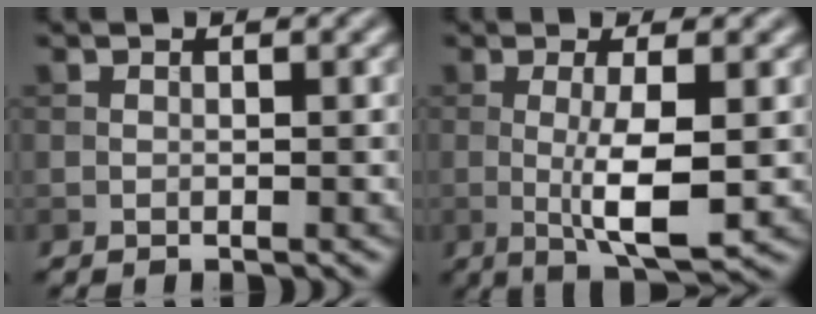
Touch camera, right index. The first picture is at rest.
{"total": 5.6, "force": [-0.4, 1.1, 5.5], "torque": [-0.097, -0.007, -0.003]}